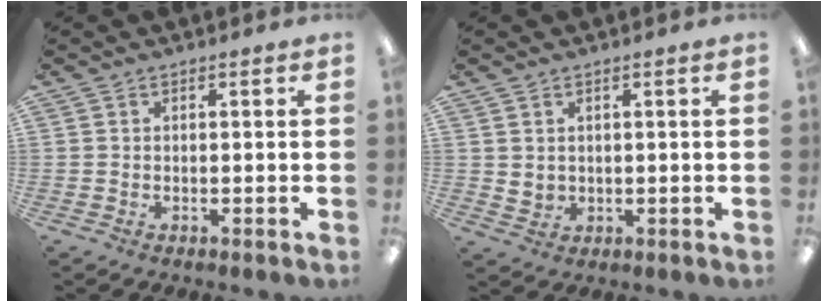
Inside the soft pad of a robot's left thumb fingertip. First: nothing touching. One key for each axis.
{"total": 2.5, "fx": 1.8, "fy": 1.7, "fz": 0.4, "tx": -0.003, "ty": -0.008, "tz": 0.030}